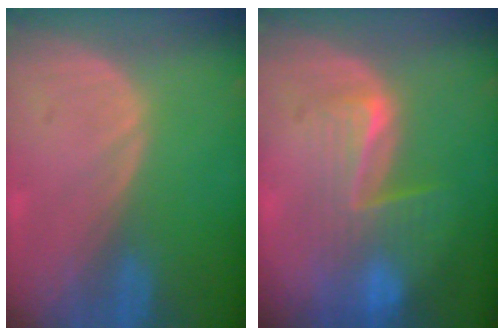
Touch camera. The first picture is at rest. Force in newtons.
{"total": 6.9, "press": 6.7, "slide": 1.8}